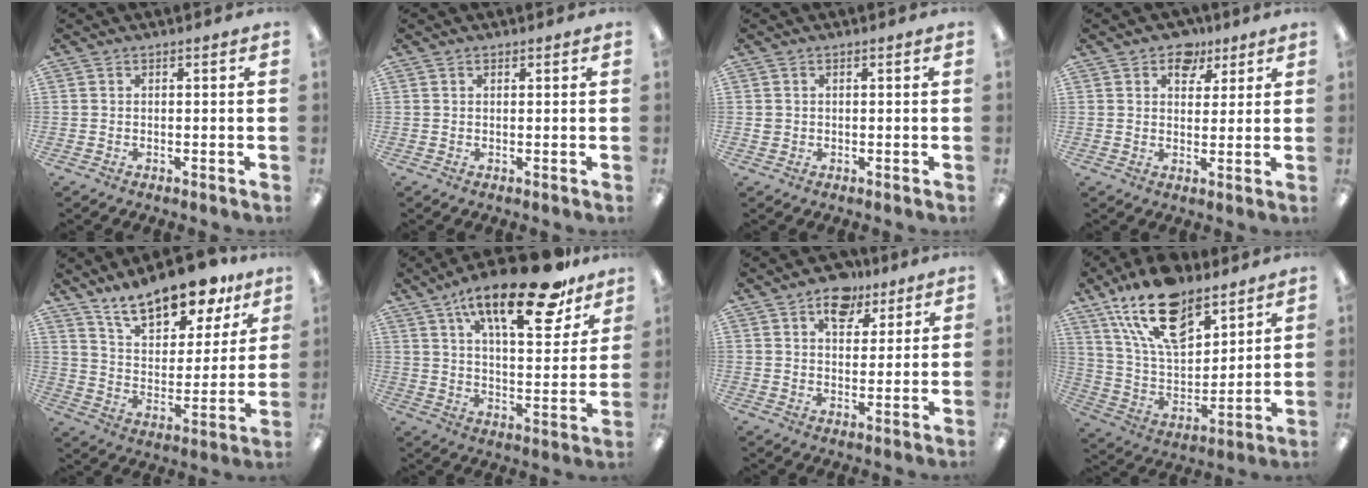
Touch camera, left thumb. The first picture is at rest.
{"total": 0.8, "force": [0.5, 0.5, 0.3], "torque": [0.001, -0.001, 0.007]}
{"total": 1.2, "force": [0.2, 1.1, 0.2], "torque": [-0.005, 0.005, 0.003]}
{"total": 7.1, "force": [4.6, 4.7, 2.6], "torque": [-0.020, -0.016, 0.078]}
{"total": 17.2, "force": [13.8, 6.6, 7.8], "torque": [-0.133, -0.087, 0.241]}
{"total": 22.4, "force": [14.6, 7.5, 15.3], "torque": [-0.231, -0.085, 0.237]}
{"total": 9.6, "force": [6.1, 5.8, 4.6], "torque": [-0.045, -0.028, 0.103]}
{"total": 19.2, "force": [12.6, 9.4, 11.0], "torque": [-0.204, -0.055, 0.227]}